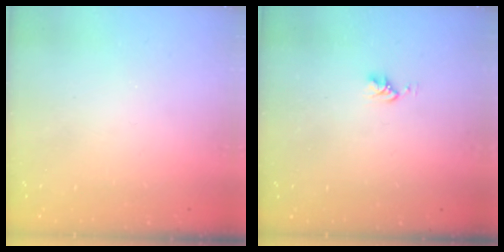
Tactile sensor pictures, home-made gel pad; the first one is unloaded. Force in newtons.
{"total": 3.0, "press": 3.0, "slide": 0.4}